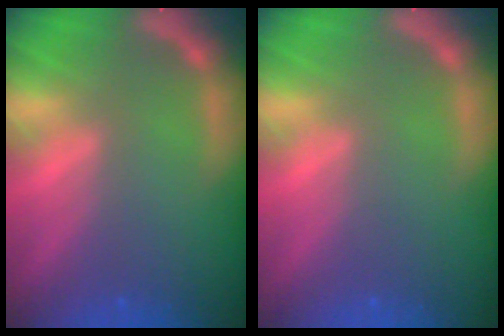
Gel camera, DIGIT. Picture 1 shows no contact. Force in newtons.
{"total": 0.0}